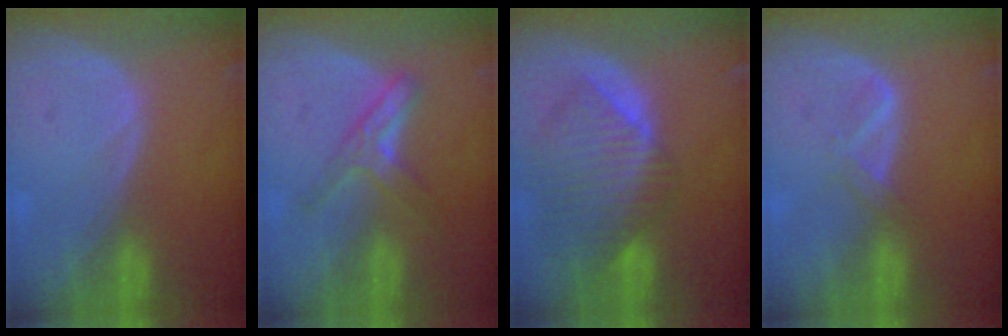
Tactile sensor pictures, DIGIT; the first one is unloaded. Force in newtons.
{"total": 5.1, "press": 5.0, "slide": 0.9}
{"total": 10.3, "press": 8.9, "slide": 5.2}
{"total": 2.1, "press": 2.1, "slide": 0.2}